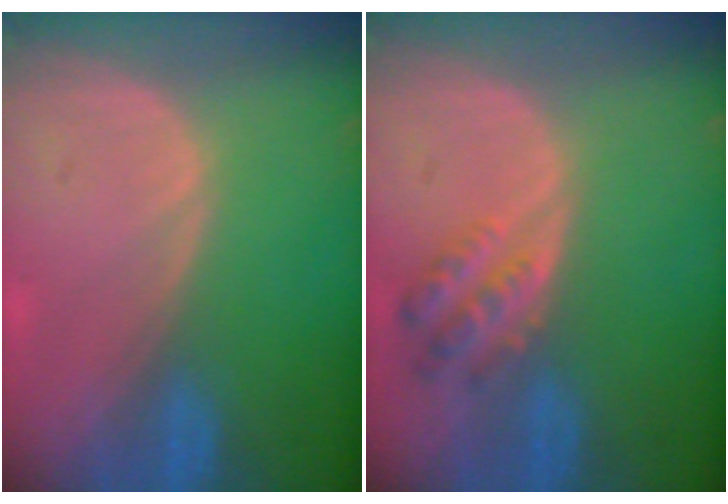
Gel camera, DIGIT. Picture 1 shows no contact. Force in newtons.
{"total": 4.4, "press": 4.3, "slide": 0.9}